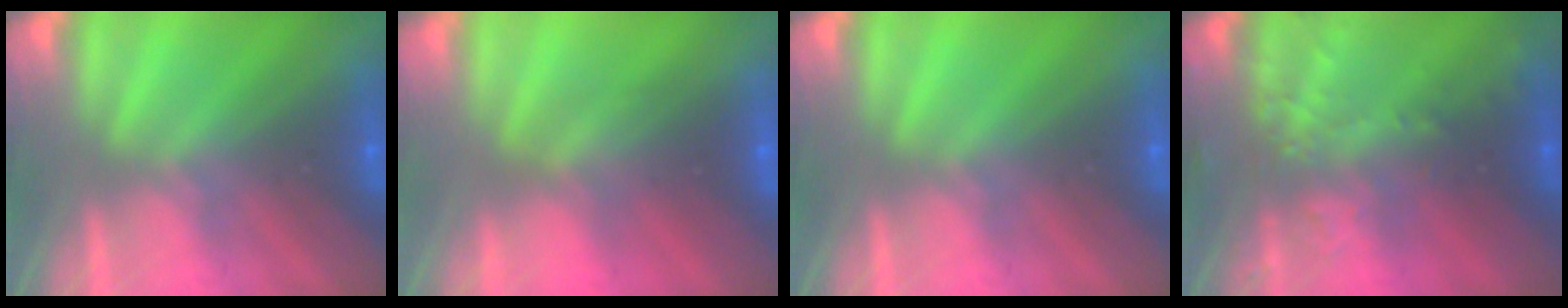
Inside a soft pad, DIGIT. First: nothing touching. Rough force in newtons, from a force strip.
{"total": 2.7}
{"total": 0.0}
{"total": 3.0}